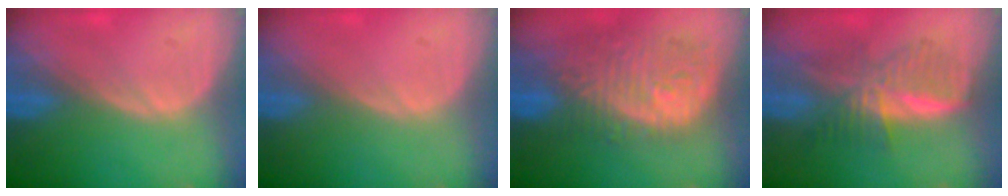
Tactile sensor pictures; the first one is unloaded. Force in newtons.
{"total": 0.0}
{"total": 11.9, "press": 10.5, "slide": 5.6}
{"total": 6.7, "press": 6.7, "slide": 0.2}